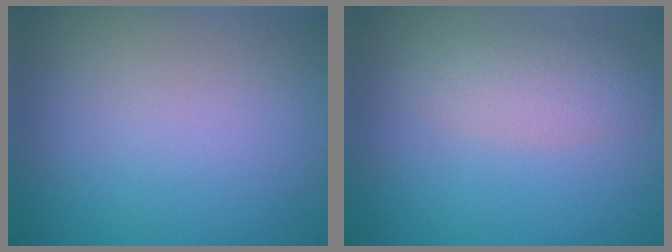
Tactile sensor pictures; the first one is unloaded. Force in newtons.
{"total": 3.0, "press": 3.0, "slide": 0.2}